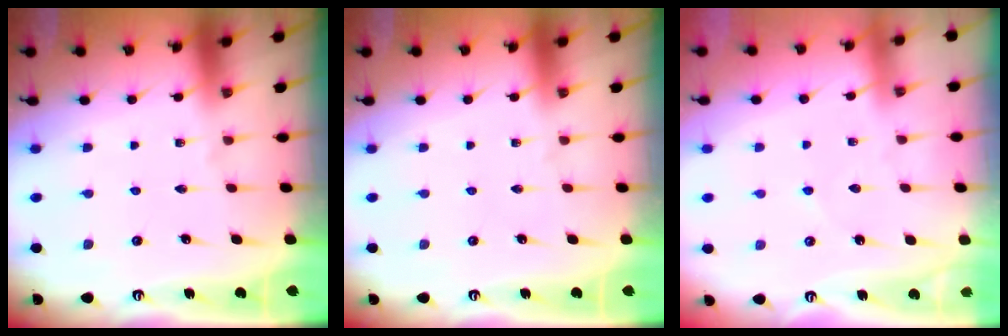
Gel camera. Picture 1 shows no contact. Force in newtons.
{"total": 0.0}
{"total": 1.8, "press": 1.8, "slide": 0.2}